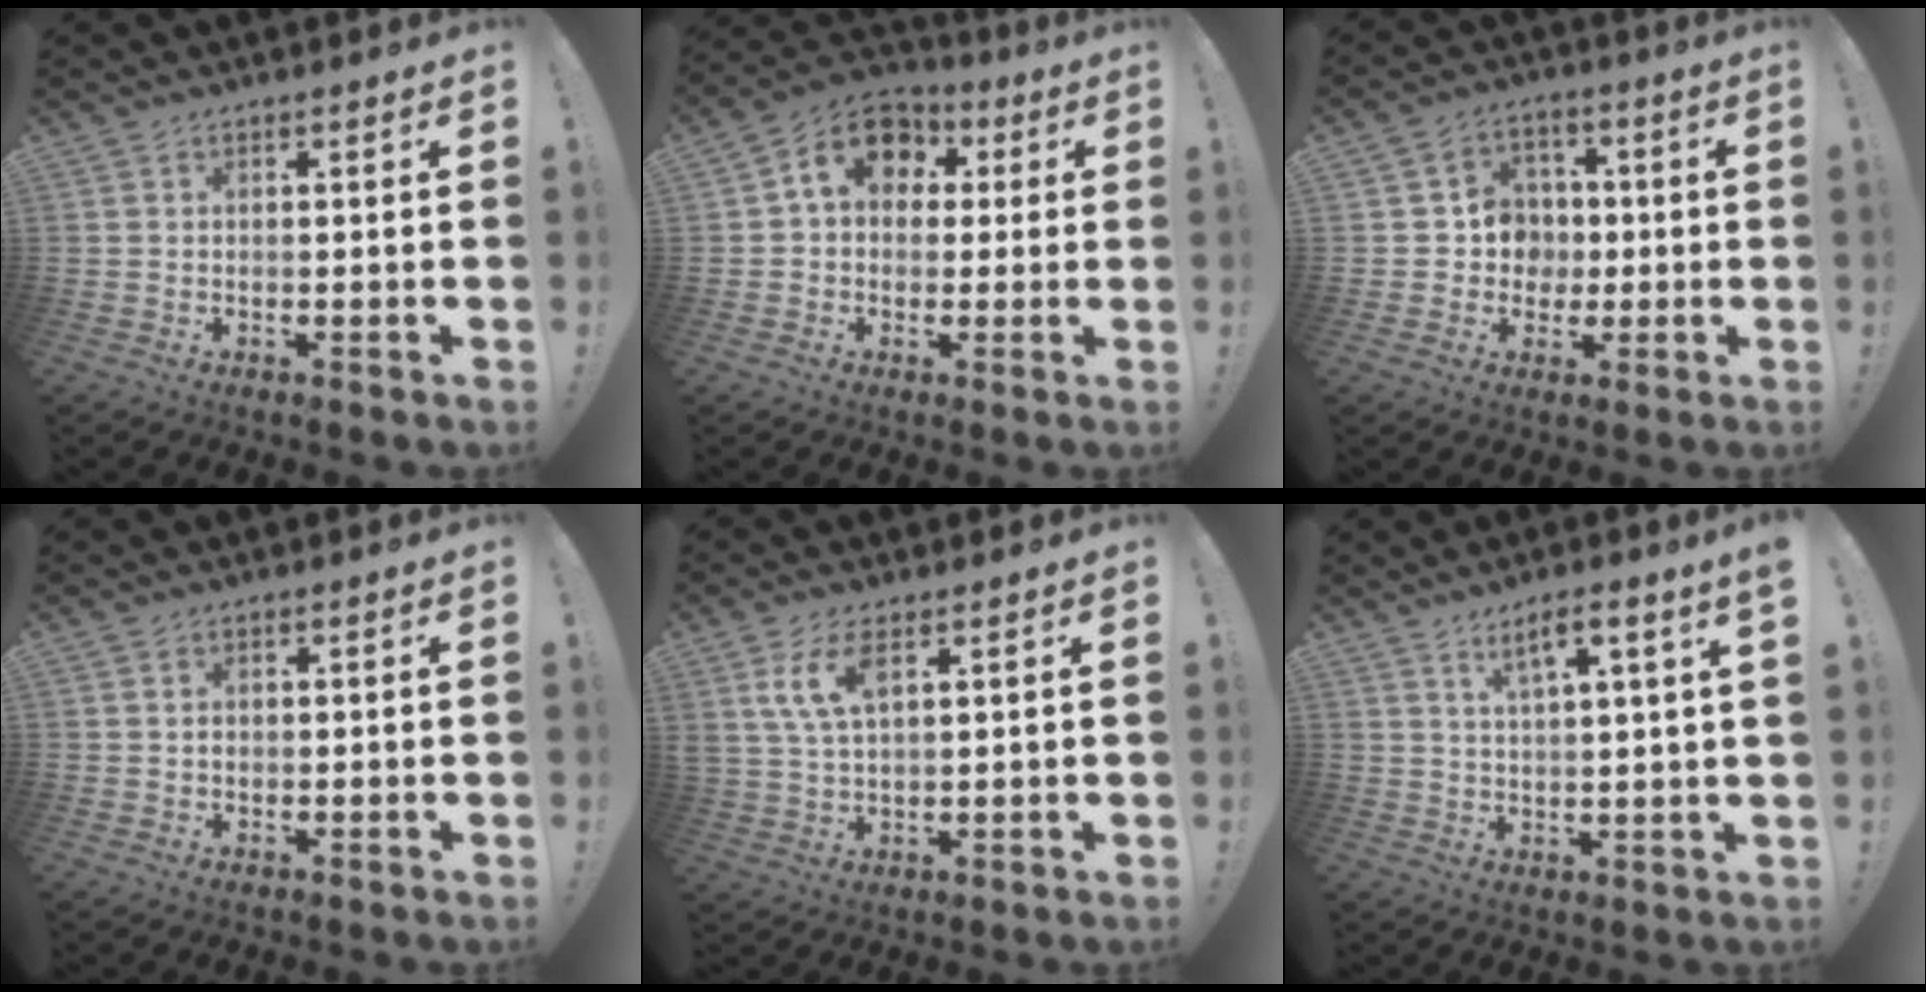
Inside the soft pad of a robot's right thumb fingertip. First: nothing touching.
{"total": 11.5, "force": [2.9, 9.0, 6.4], "torque": [-0.096, 0.006, 0.061]}
{"total": 7.2, "force": [-0.8, 7.1, 1.2], "torque": [-0.021, 0.010, -0.008]}
{"total": 0.8, "force": [-0.2, 0.7, 0.2], "torque": [-0.011, 0.007, -0.002]}
{"total": 8.2, "force": [3.7, 3.5, 6.5], "torque": [-0.133, -0.005, 0.069]}
{"total": 6.0, "force": [3.4, -0.3, 5.0], "torque": [-0.083, -0.014, 0.051]}